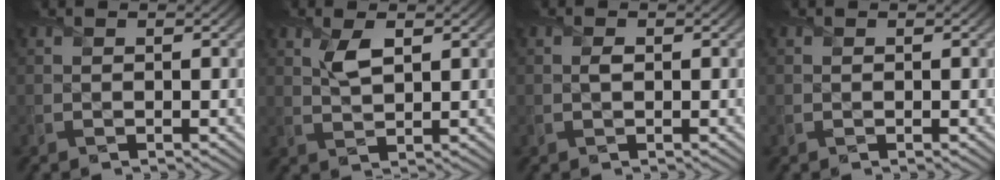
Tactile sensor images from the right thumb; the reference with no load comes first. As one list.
[{"total": 3.3, "force": [1.6, 1.2, 2.6], "torque": [-0.058, 0.003, 0.030]}, {"total": 0.7, "force": [0.1, 0.4, 0.6], "torque": [-0.014, 0.000, 0.001]}, {"total": 0.0}]